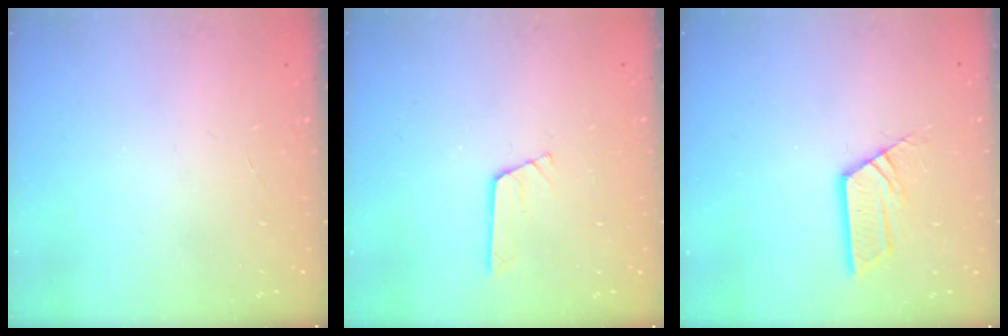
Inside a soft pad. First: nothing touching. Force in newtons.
{"total": 3.4, "press": 3.4, "slide": 0.2}
{"total": 8.0, "press": 8.0, "slide": 0.5}